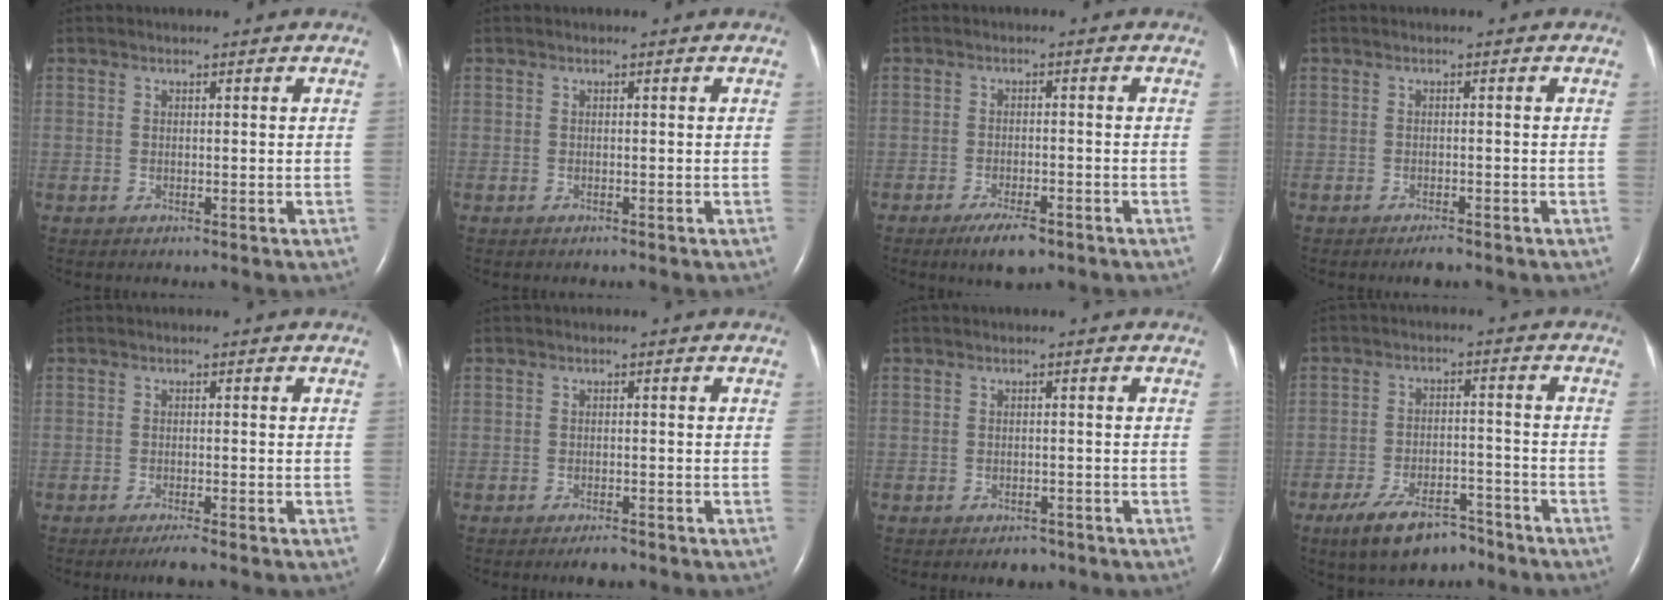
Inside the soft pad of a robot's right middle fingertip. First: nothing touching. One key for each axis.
{"total": 0.0}
{"total": 4.9, "fx": -3.3, "fy": 1.3, "fz": 3.4, "tx": -0.066, "ty": -0.006, "tz": -0.051}
{"total": 1.7, "fx": -1.4, "fy": 0.2, "fz": 0.9, "tx": -0.020, "ty": -0.003, "tz": -0.019}
{"total": 2.4, "fx": -1.9, "fy": -0.3, "fz": 1.4, "tx": -0.030, "ty": -0.006, "tz": -0.033}
{"total": 2.0, "fx": -1.7, "fy": 0.4, "fz": 1.1, "tx": -0.023, "ty": -0.003, "tz": -0.023}
{"total": 2.3, "fx": -1.7, "fy": 1.1, "fz": 1.0, "tx": -0.016, "ty": 0.000, "tz": -0.018}
{"total": 9.4, "fx": -7.0, "fy": 3.6, "fz": 5.1, "tx": -0.098, "ty": -0.008, "tz": -0.121}